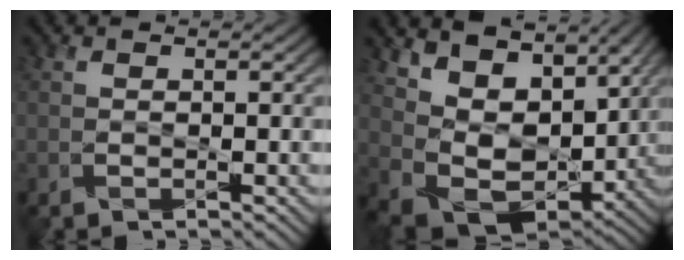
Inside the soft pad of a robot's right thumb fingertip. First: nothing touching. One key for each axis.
{"total": 10.5, "fx": 3.8, "fy": 6.5, "fz": 7.3, "tx": -0.152, "ty": -0.010, "tz": 0.075}